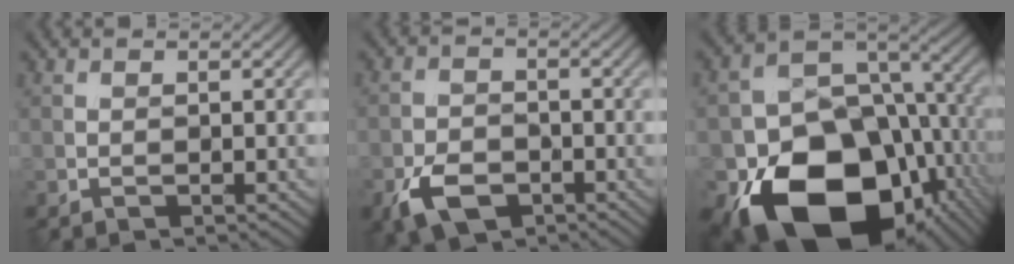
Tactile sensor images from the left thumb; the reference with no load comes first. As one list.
[{"total": 6.0, "force": [-3.2, 3.7, 3.4], "torque": [-0.072, -0.007, -0.068]}, {"total": 20.3, "force": [-8.1, 14.2, 12.1], "torque": [-0.217, -0.049, -0.113]}]